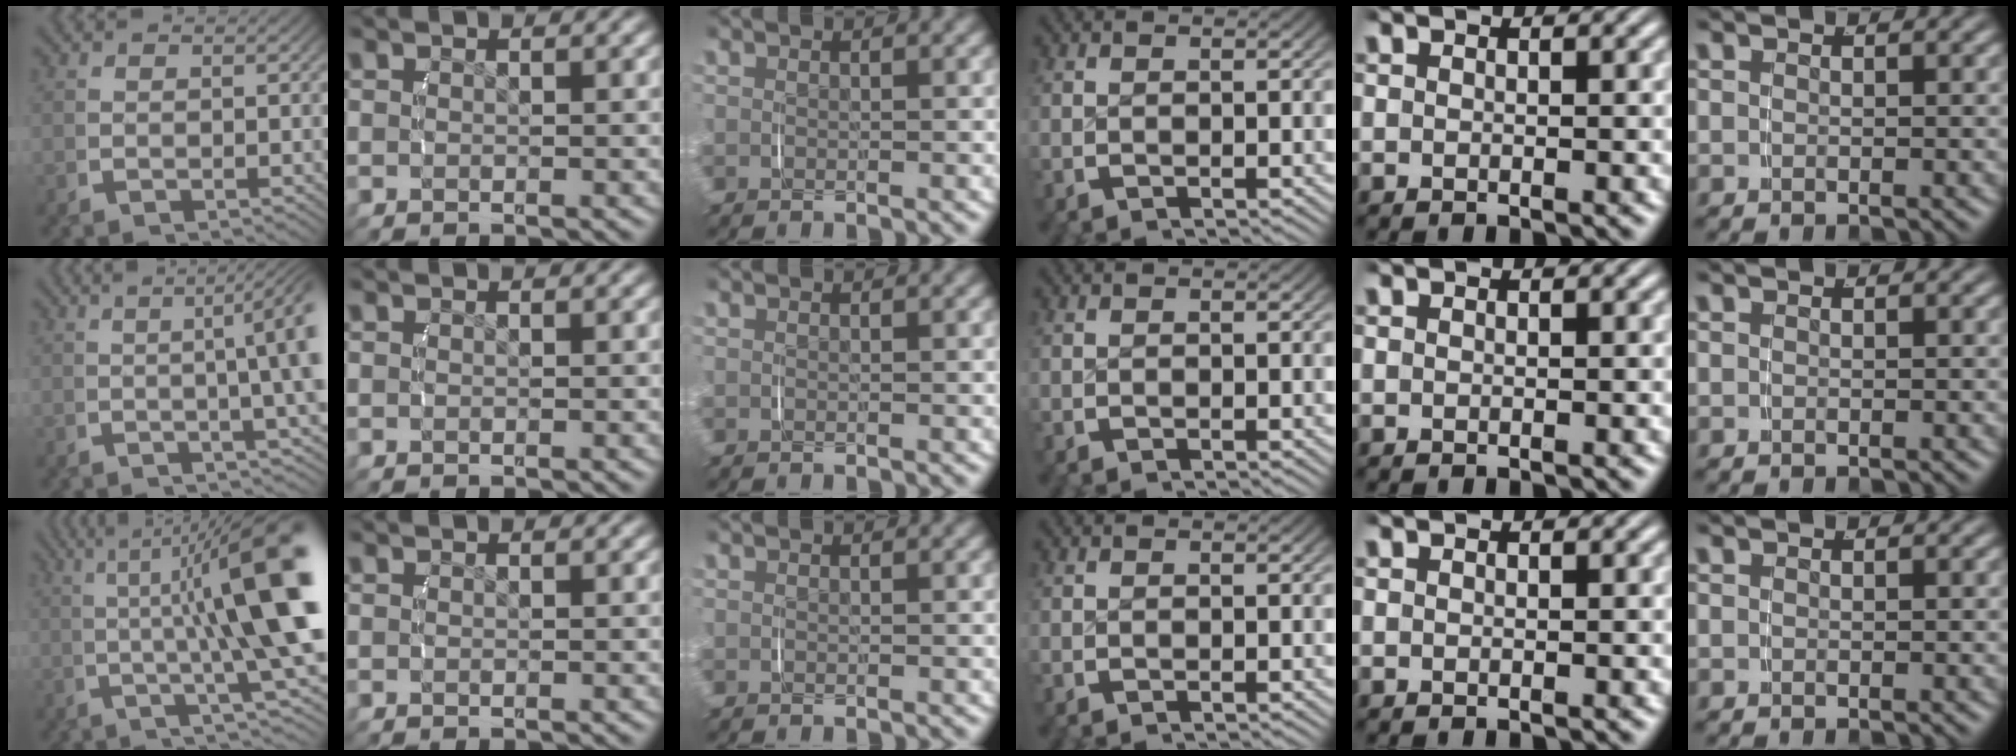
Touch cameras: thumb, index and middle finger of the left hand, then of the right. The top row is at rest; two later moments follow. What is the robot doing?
{"motion": "lift_and_place", "object": "camera"}